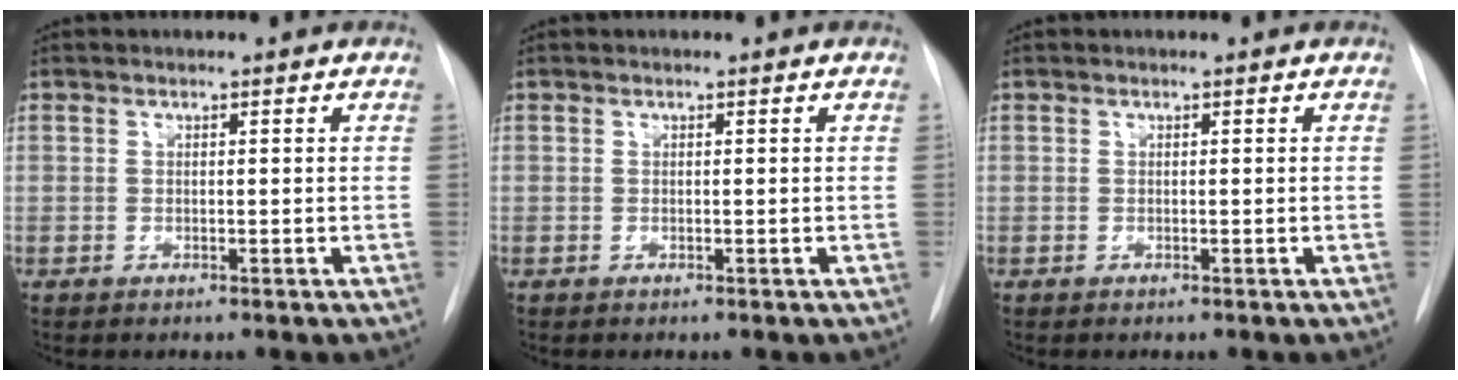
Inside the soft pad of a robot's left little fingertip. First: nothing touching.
{"total": 0.0}
{"total": 0.0}